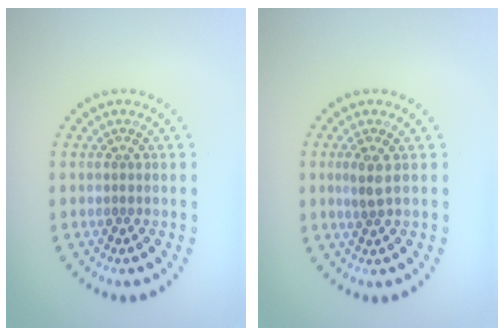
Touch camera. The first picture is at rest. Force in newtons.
{"total": 1.7, "press": 1.5, "slide": 0.8}